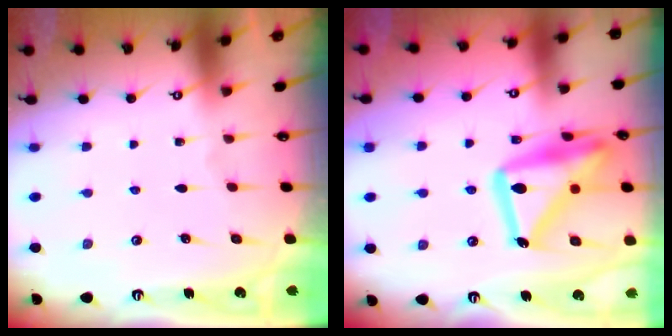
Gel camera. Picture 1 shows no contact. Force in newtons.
{"total": 22.8, "press": 22.8, "slide": 1.8}